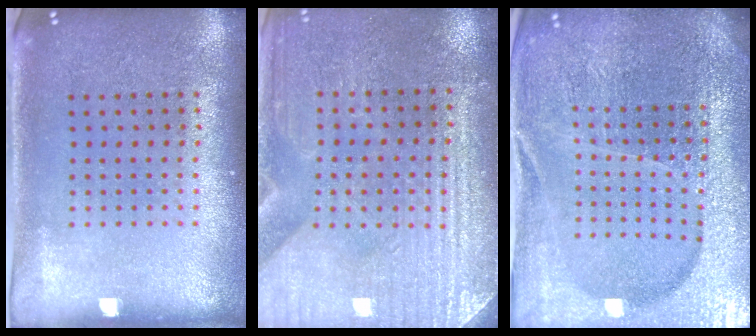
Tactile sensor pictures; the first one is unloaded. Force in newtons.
{"total": 3.1, "press": 3.1, "slide": 0.6}
{"total": 5.6, "press": 5.1, "slide": 2.4}